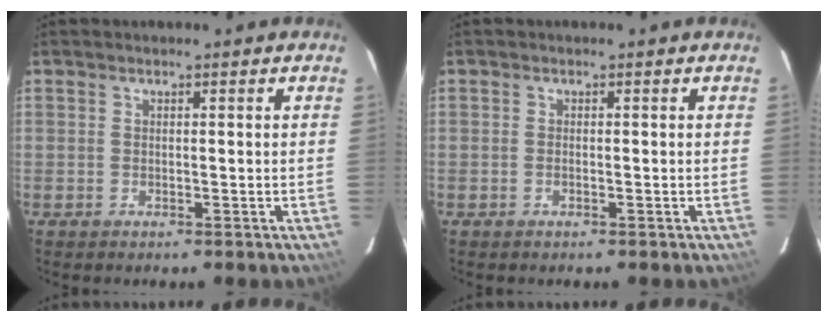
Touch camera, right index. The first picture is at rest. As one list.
[{"total": 0.5, "force": [-0.2, 0.2, 0.4], "torque": [-0.009, 0.000, -0.005]}]